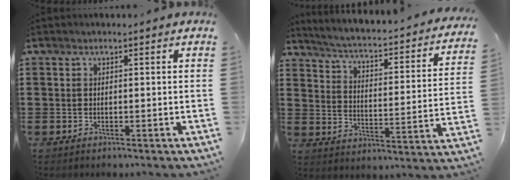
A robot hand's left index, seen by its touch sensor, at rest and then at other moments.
{"total": 2.2, "force": [1.8, -0.3, 1.3], "torque": [-0.041, -0.032, 0.016]}